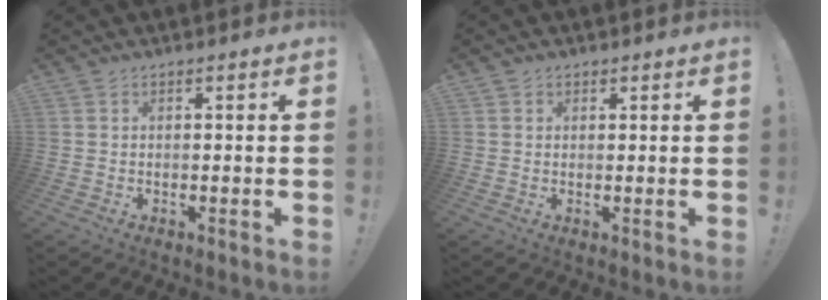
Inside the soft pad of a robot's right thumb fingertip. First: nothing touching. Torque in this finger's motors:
{"motor_torque": [-0.02, -0.35, -0.54, 0.12, 0.11]}